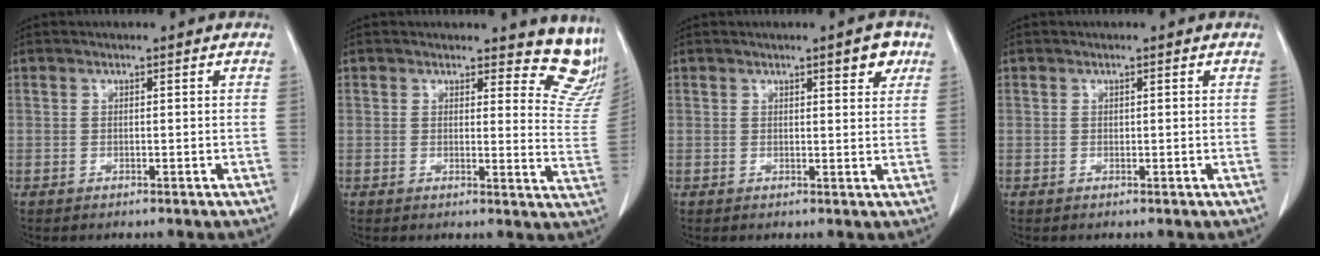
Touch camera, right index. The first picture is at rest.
{"total": 10.3, "force": [9.9, 3.0, 0.9], "torque": [0.038, -0.081, 0.067]}
{"total": 3.3, "force": [2.0, 0.8, 2.5], "torque": [-0.031, -0.003, 0.024]}
{"total": 0.0}